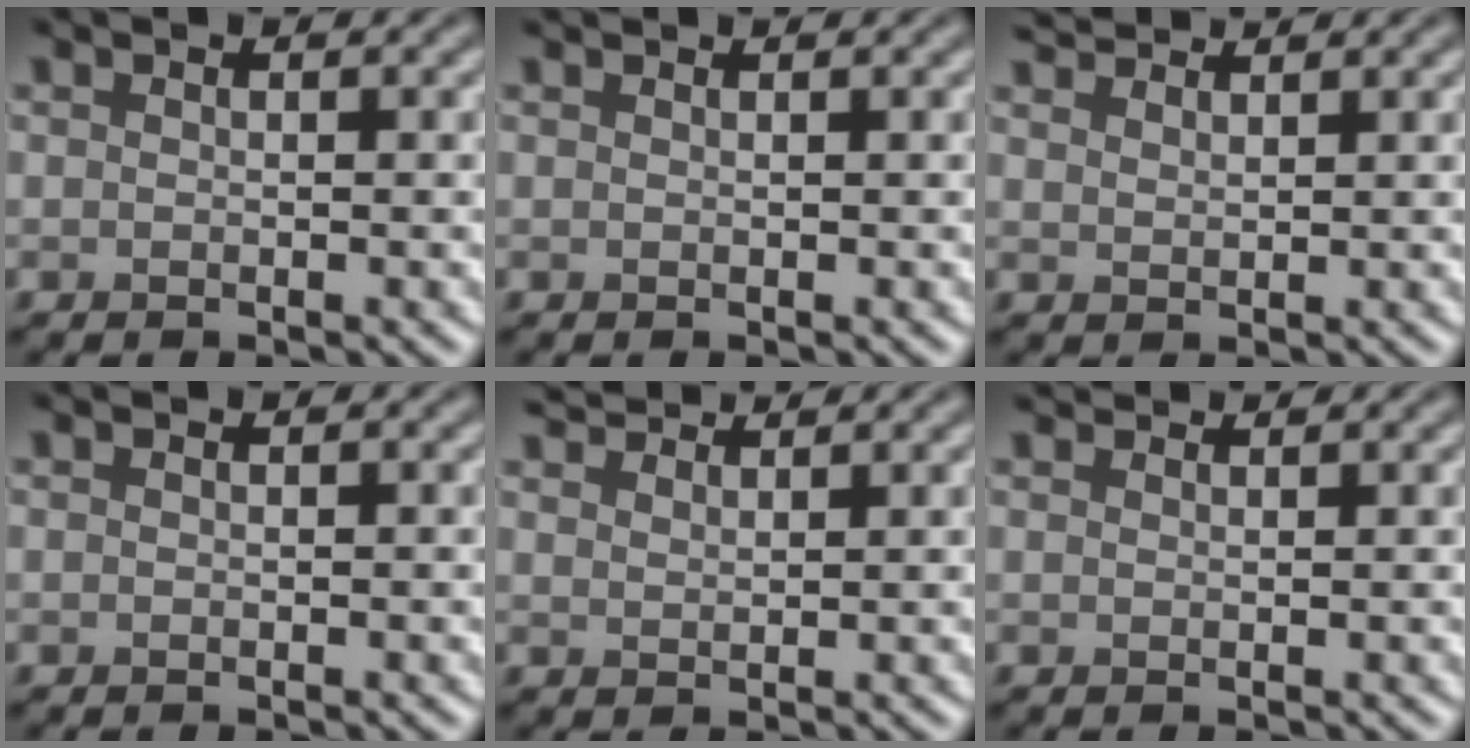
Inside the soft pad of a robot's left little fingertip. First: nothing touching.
{"total": 0.7, "force": [0.7, 0.1, 0.2], "torque": [-0.004, -0.005, 0.004]}
{"total": 2.7, "force": [2.6, 0.3, 0.6], "torque": [-0.013, 0.006, 0.046]}
{"total": 0.0}
{"total": 3.0, "force": [2.9, 0.4, 0.7], "torque": [-0.018, 0.008, 0.050]}
{"total": 2.5, "force": [2.4, 0.3, 0.7], "torque": [-0.013, -0.003, 0.028]}